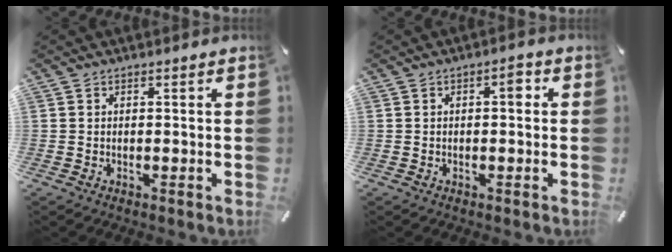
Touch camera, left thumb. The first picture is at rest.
{"total": 2.8, "force": [0.2, 1.2, 2.5], "torque": [-0.035, 0.008, -0.003]}